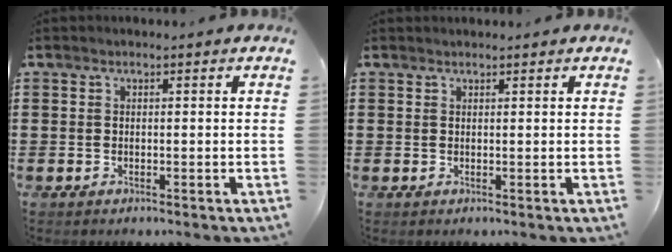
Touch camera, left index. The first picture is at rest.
{"total": 0.6, "force": [0.6, 0.1, 0.0], "torque": [-0.002, 0.000, 0.012]}